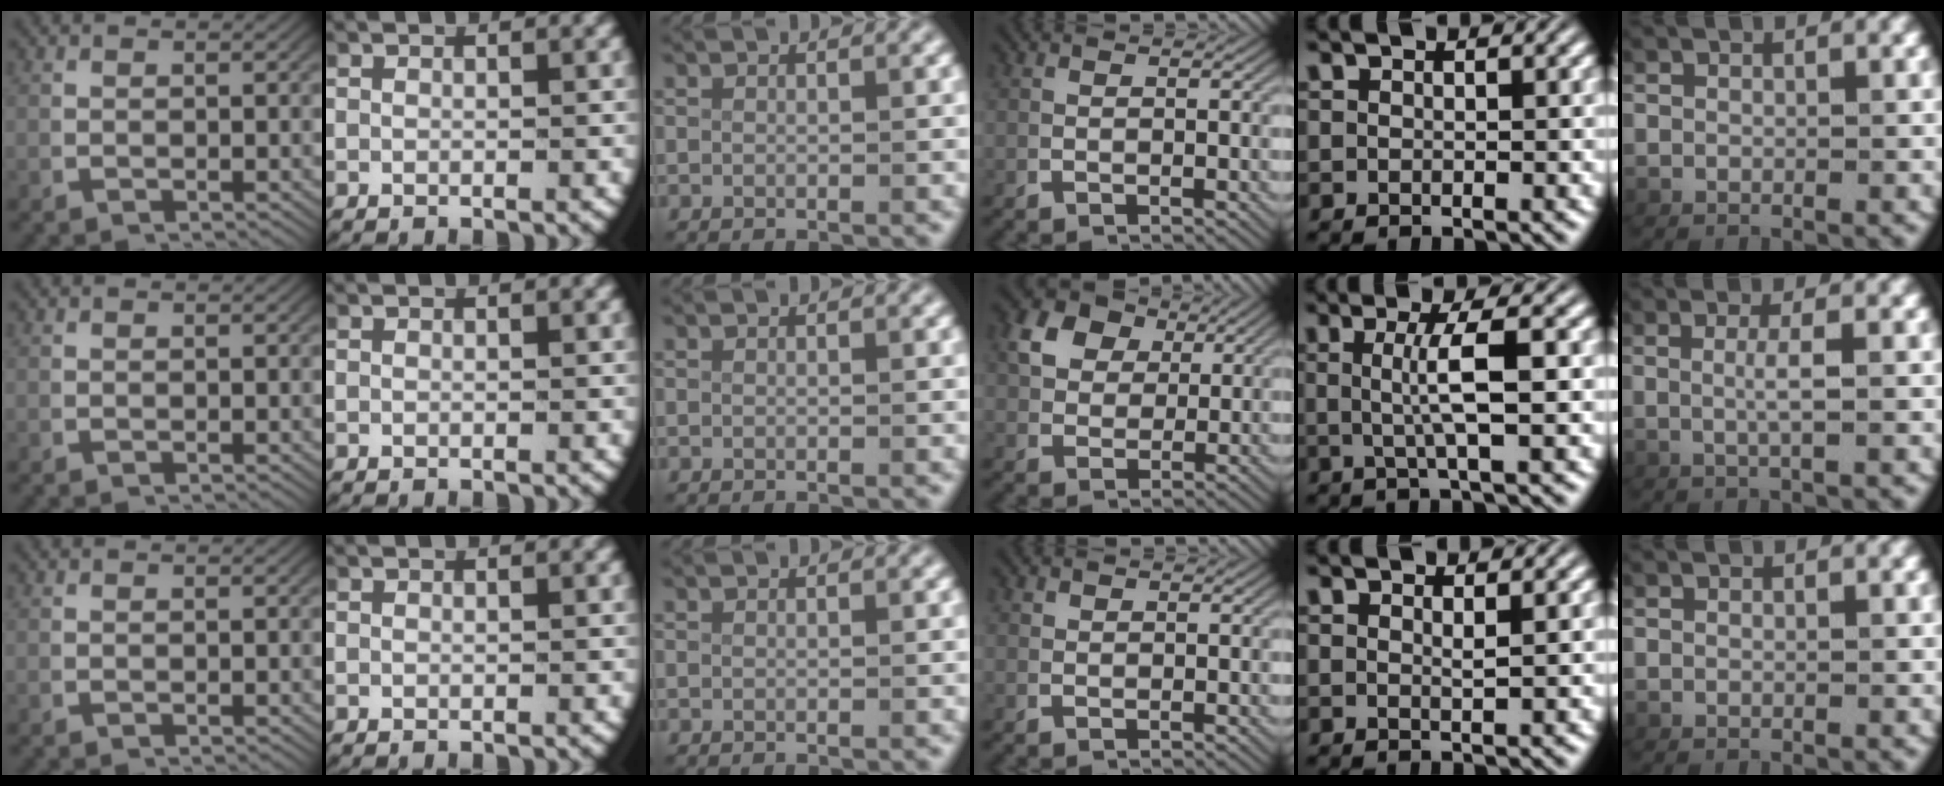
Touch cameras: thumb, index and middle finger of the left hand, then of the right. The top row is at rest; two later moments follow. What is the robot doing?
{"motion": "lift_and_place", "object": "card"}